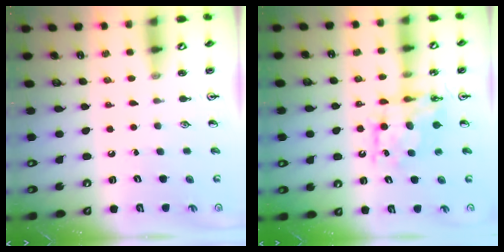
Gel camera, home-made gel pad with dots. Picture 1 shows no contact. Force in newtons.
{"total": 8.6, "press": 8.6, "slide": 0.3}